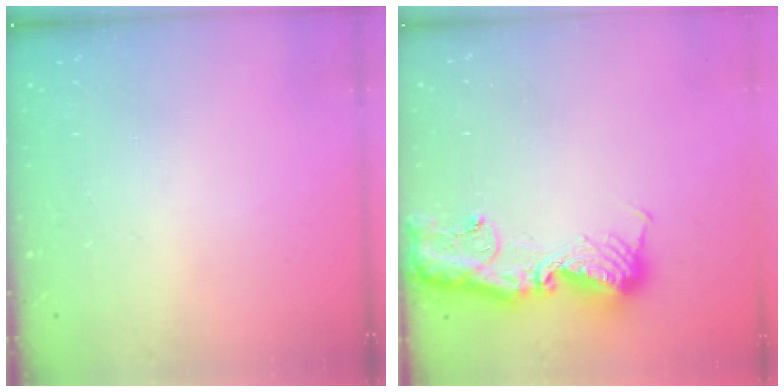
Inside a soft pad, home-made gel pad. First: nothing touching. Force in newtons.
{"total": 15.7, "press": 15.6, "slide": 1.6}